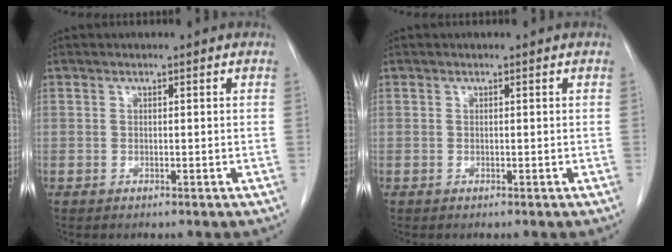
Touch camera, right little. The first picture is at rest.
{"total": 0.0}